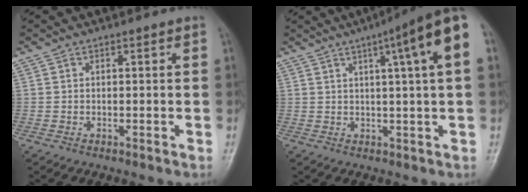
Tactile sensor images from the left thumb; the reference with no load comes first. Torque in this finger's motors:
{"motor_torque": [1.82, 1.81, 1.58, -0.64, 0.35]}